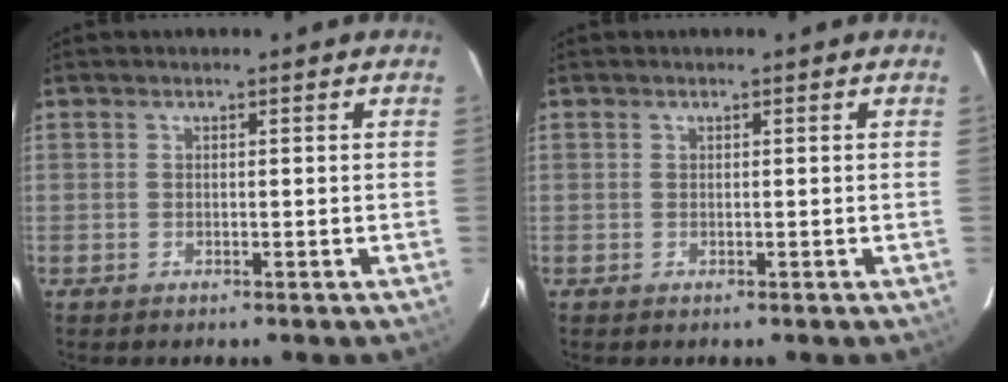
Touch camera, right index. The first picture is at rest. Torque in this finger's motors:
{"motor_torque": [0.49, 0.26, 0.14, 0.03]}